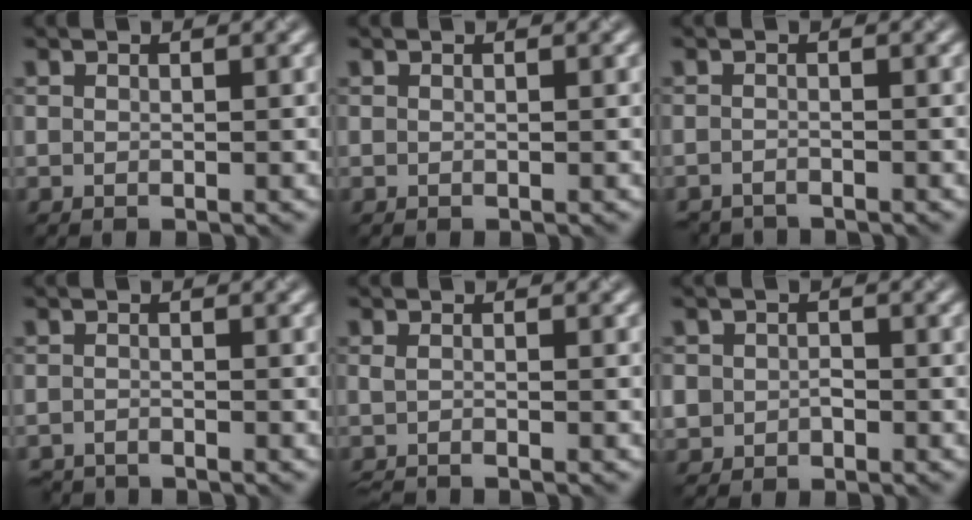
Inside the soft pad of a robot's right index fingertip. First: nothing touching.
{"total": 0.0}
{"total": 2.4, "force": [-2.4, 0.1, 0.1], "torque": [-0.008, -0.010, -0.044]}
{"total": 2.6, "force": [-2.6, 0.1, 0.3], "torque": [-0.013, -0.010, -0.052]}
{"total": 1.5, "force": [-1.2, 0.2, 0.8], "torque": [-0.014, -0.010, -0.031]}
{"total": 2.5, "force": [-0.3, 2.4, 0.5], "torque": [0.012, 0.015, -0.026]}